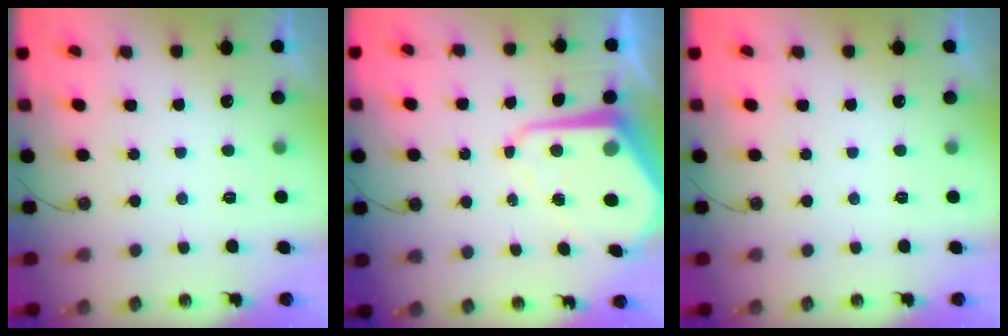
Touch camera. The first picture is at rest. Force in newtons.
{"total": 10.2, "press": 10.2, "slide": 1.0}
{"total": 0.0}